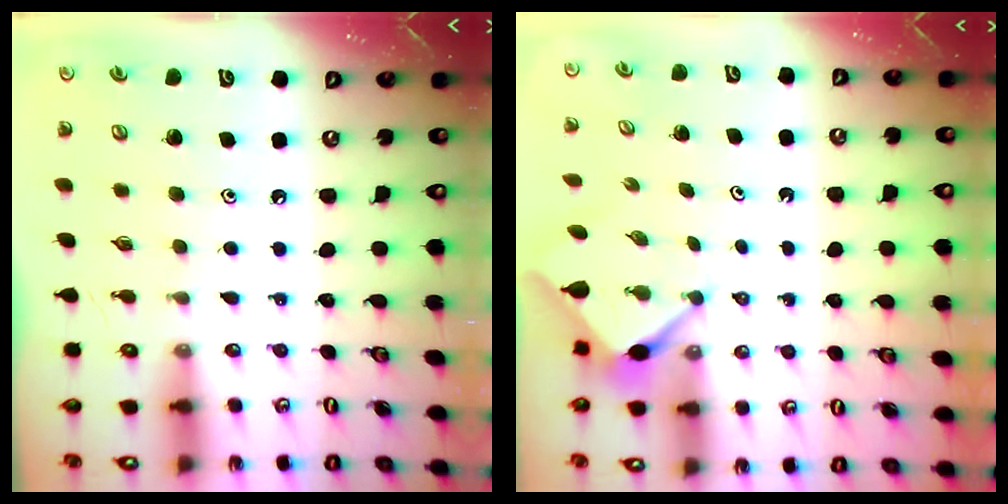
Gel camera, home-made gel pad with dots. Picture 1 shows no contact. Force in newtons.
{"total": 3.0, "press": 2.9, "slide": 0.3}